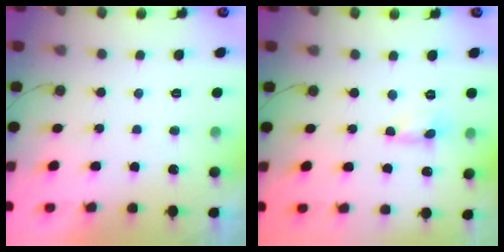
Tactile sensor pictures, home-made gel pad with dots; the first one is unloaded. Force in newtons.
{"total": 0.0}